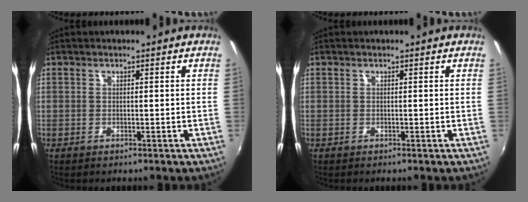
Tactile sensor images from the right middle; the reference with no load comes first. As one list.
[{"total": 0.0}]